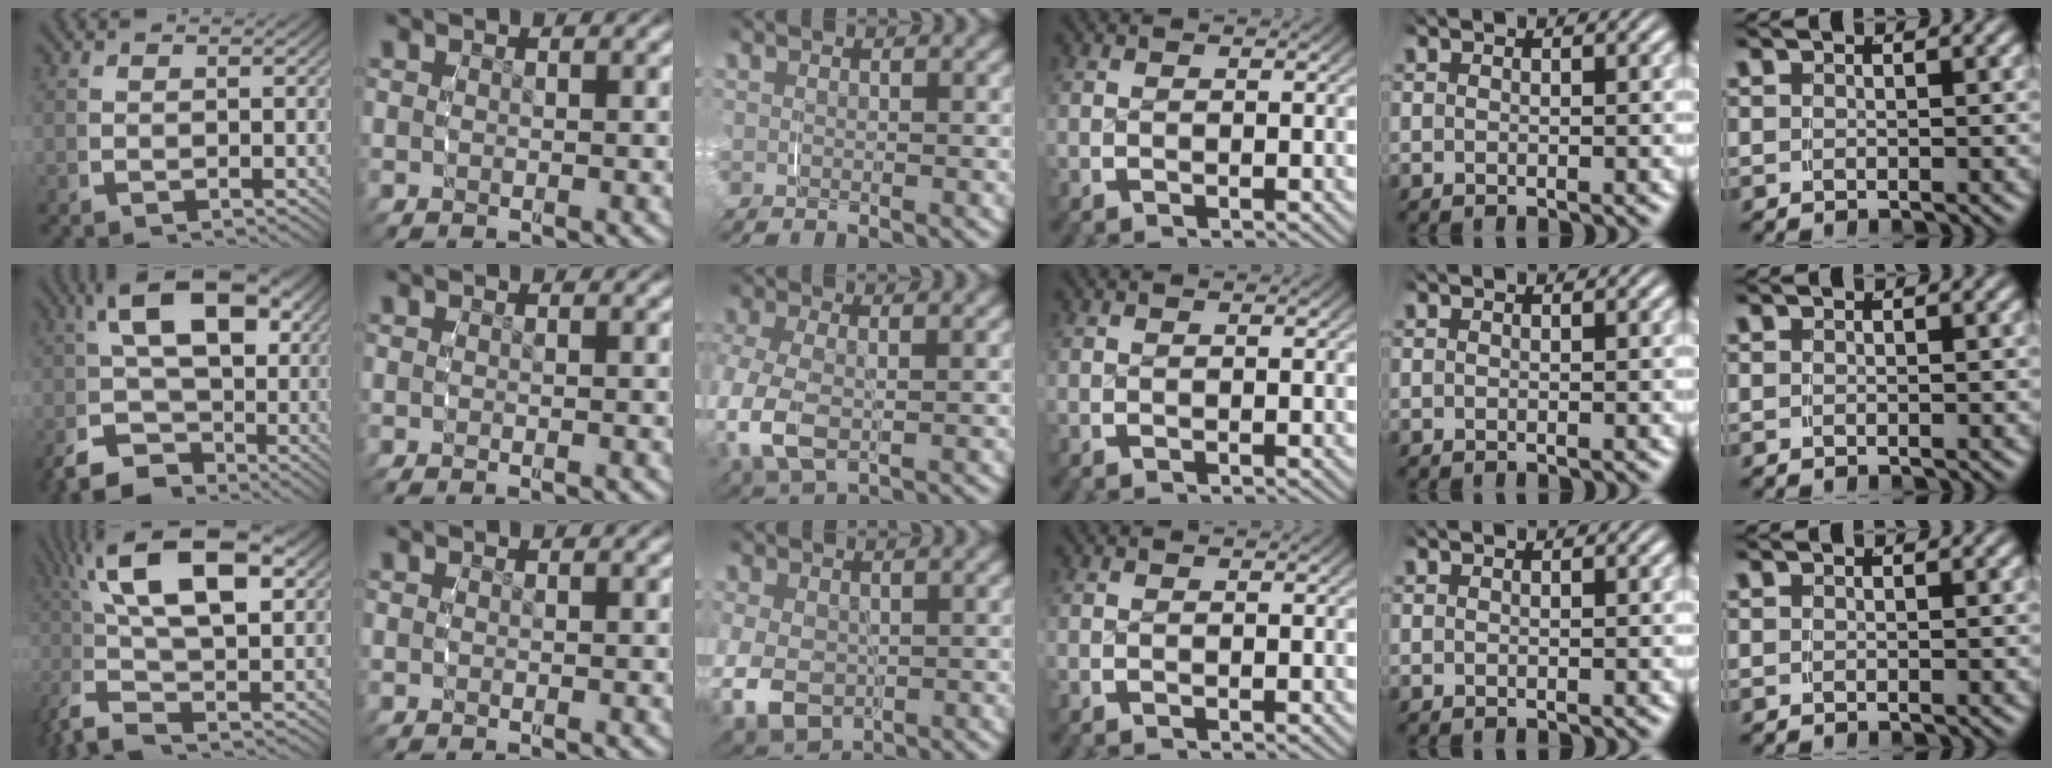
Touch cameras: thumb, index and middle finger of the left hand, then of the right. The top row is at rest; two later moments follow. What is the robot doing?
{"motion": "grasp_and_lifting", "object": "shorts"}